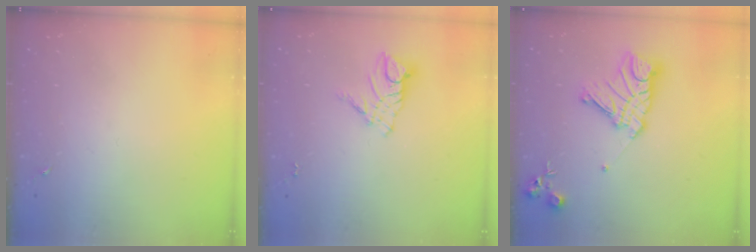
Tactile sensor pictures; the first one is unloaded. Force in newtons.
{"total": 10.2, "press": 10.1, "slide": 1.0}
{"total": 16.4, "press": 16.3, "slide": 1.4}